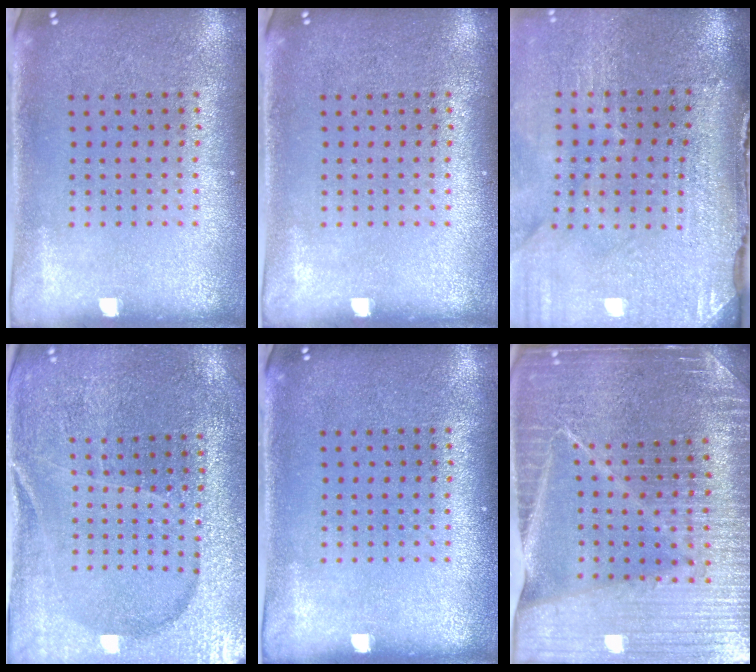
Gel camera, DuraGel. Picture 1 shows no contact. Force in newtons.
{"total": 0.0}
{"total": 4.4, "press": 3.7, "slide": 2.4}
{"total": 3.1, "press": 3.0, "slide": 0.5}
{"total": 0.0}
{"total": 4.6, "press": 4.3, "slide": 1.6}